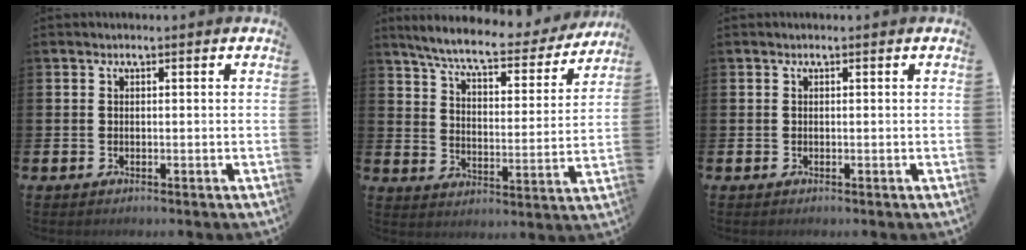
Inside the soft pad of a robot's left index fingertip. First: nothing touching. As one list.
[{"total": 7.5, "force": [6.8, 0.9, 3.1], "torque": [-0.086, -0.045, 0.112]}, {"total": 0.0}]